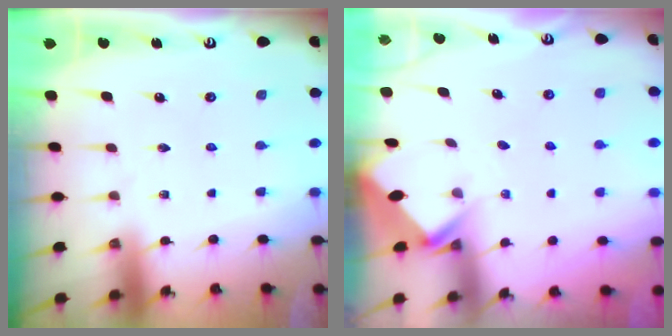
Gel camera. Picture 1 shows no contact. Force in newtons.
{"total": 2.5, "press": 2.5, "slide": 0.2}